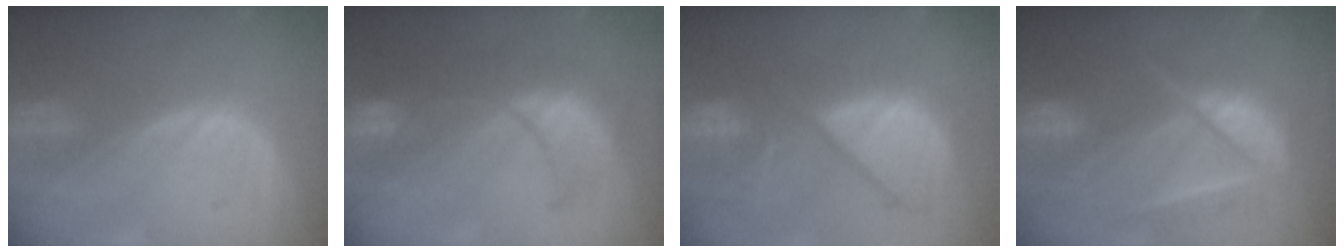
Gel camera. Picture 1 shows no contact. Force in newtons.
{"total": 9.0, "press": 8.8, "slide": 2.0}
{"total": 12.4, "press": 10.6, "slide": 6.4}
{"total": 9.7, "press": 8.2, "slide": 5.1}